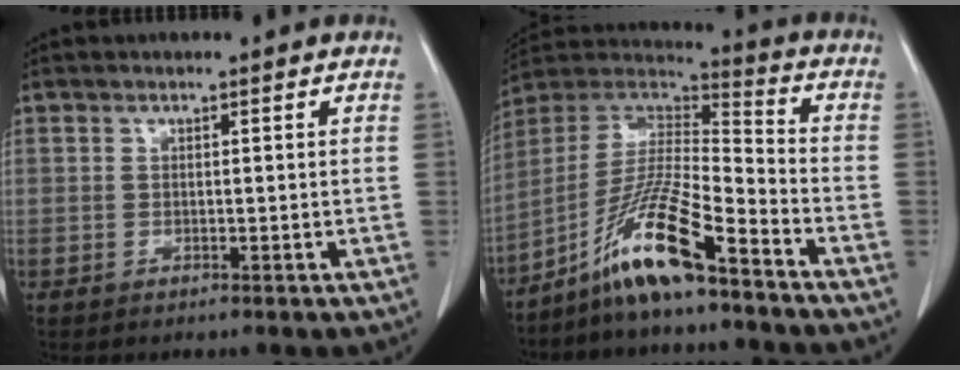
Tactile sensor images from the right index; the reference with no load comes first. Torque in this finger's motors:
{"motor_torque": [1.33, -0.80, 0.48, 0.12]}